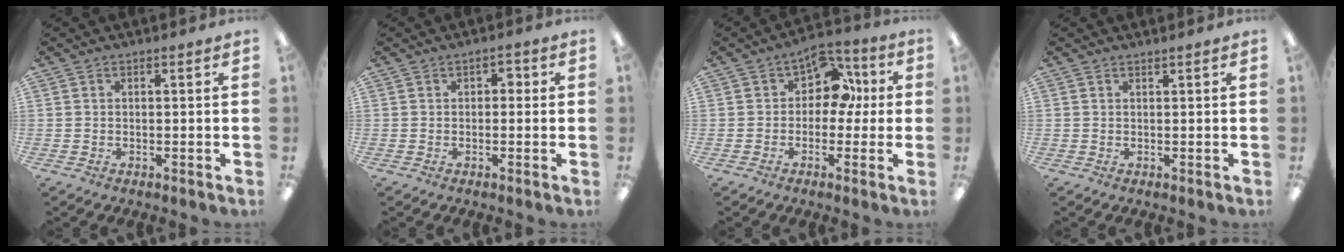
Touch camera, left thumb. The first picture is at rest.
{"total": 1.7, "force": [0.0, 1.3, 1.1], "torque": [-0.021, 0.008, -0.002]}
{"total": 9.5, "force": [3.2, 6.9, 5.7], "torque": [-0.075, -0.013, 0.054]}
{"total": 0.5, "force": [0.5, 0.0, 0.0], "torque": [-0.001, 0.001, 0.010]}